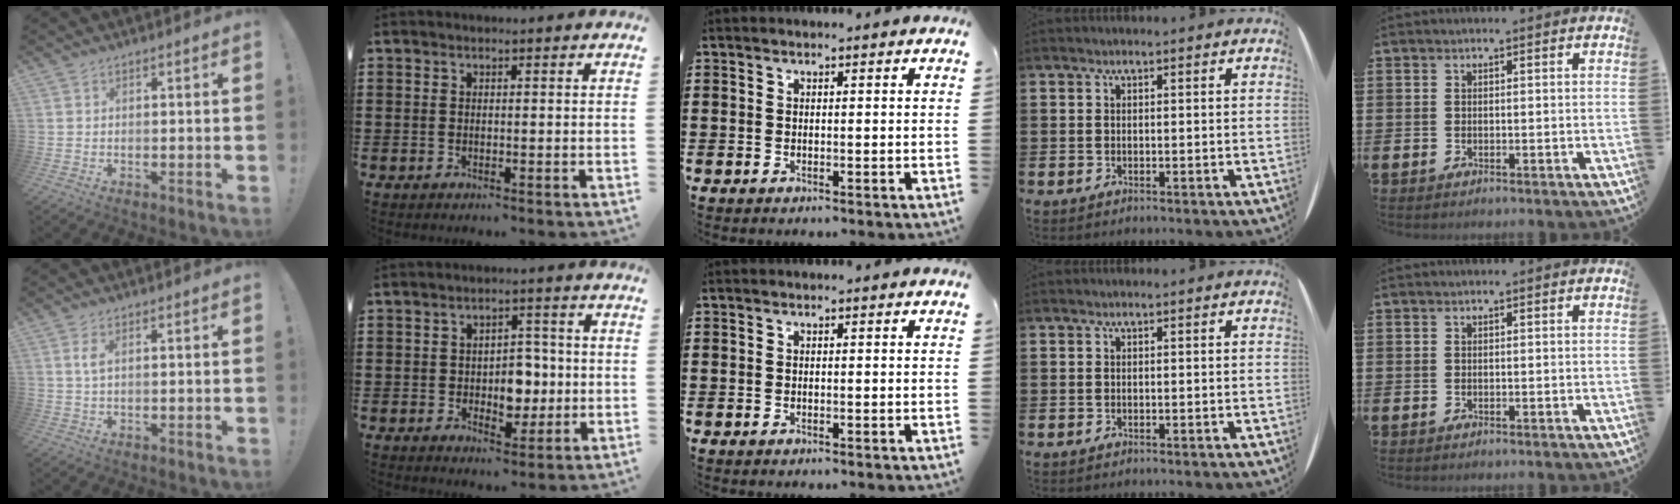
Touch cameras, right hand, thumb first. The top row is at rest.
{"thumb": {"total": 2.5, "force": [0.7, 0.6, 2.3], "torque": [-0.039, 0.000, 0.010]}, "index": {"total": 5.2, "force": [-0.5, 3.9, 3.3], "torque": [-0.046, 0.001, -0.014]}}